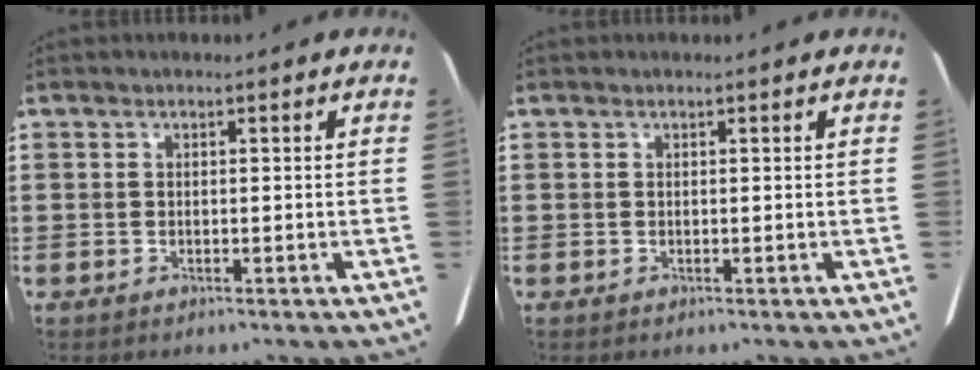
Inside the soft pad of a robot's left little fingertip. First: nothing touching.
{"total": 0.0}